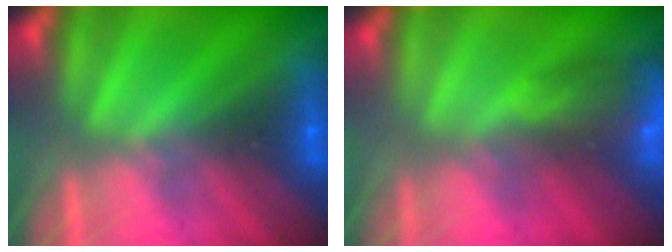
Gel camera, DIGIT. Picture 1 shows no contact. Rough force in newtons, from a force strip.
{"total": 8.8}